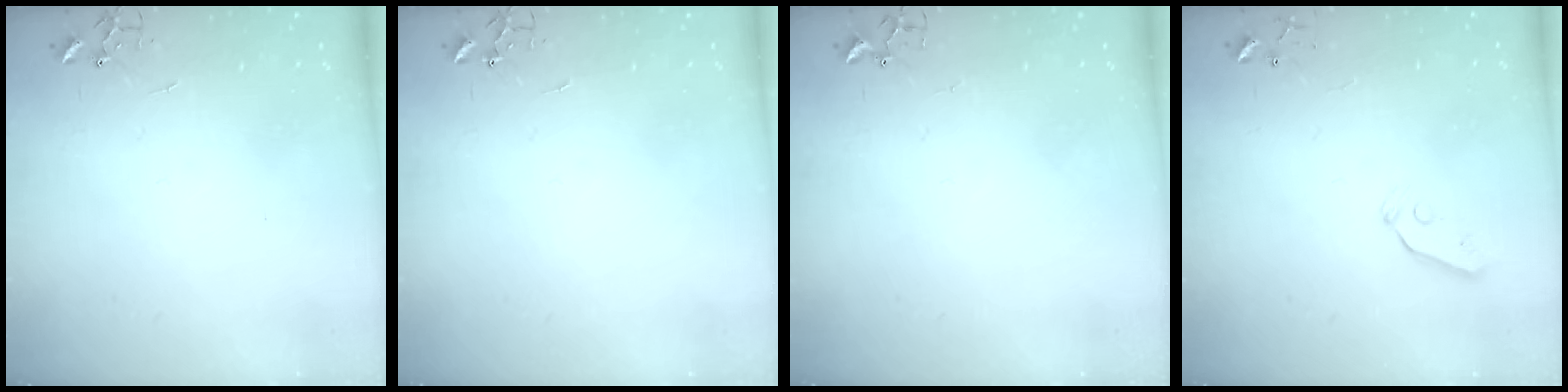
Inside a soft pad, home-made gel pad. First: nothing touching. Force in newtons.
{"total": 0.0}
{"total": 3.0, "press": 2.9, "slide": 0.4}
{"total": 4.0, "press": 3.9, "slide": 0.8}